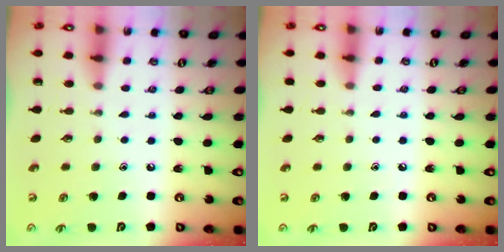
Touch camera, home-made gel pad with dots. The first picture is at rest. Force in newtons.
{"total": 4.1, "press": 4.0, "slide": 0.7}